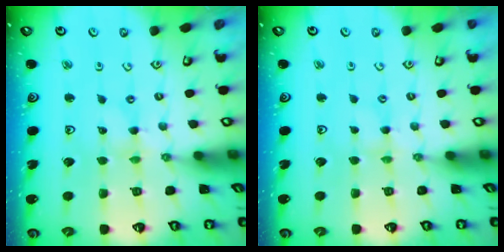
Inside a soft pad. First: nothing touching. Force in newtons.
{"total": 2.0, "press": 2.0, "slide": 0.3}